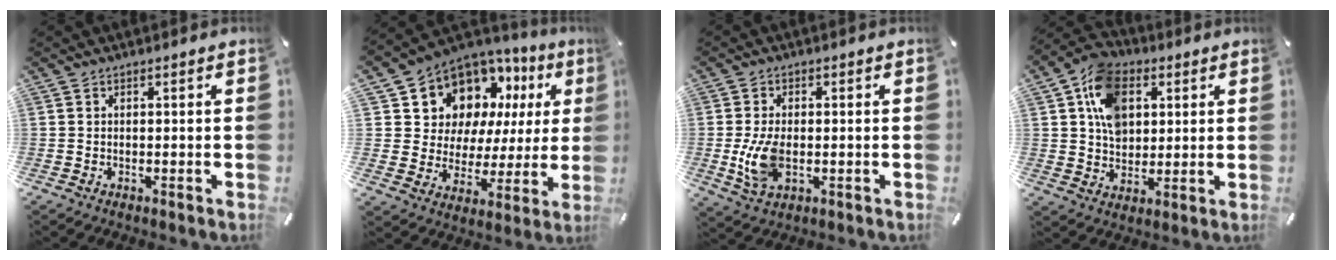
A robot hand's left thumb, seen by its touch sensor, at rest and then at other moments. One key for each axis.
{"total": 11.7, "fx": 7.3, "fy": 8.6, "fz": 2.8, "tx": -0.056, "ty": -0.074, "tz": 0.136}
{"total": 8.4, "fx": -0.9, "fy": 5.2, "fz": 6.6, "tx": -0.147, "ty": -0.009, "tz": -0.019}
{"total": 12.2, "fx": 3.8, "fy": 9.6, "fz": 6.6, "tx": -0.117, "ty": 0.005, "tz": 0.073}